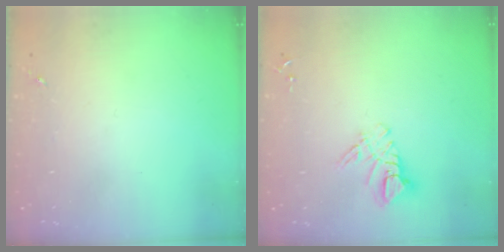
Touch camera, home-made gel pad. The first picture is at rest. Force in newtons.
{"total": 8.9, "press": 8.8, "slide": 0.9}